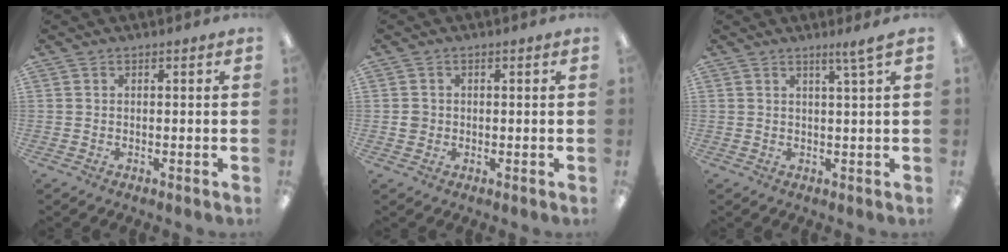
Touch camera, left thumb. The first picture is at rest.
{"total": 2.7, "force": [-0.2, 2.6, 0.5], "torque": [-0.003, 0.001, -0.006]}
{"total": 2.6, "force": [2.0, -0.3, 1.7], "torque": [-0.037, -0.007, 0.035]}